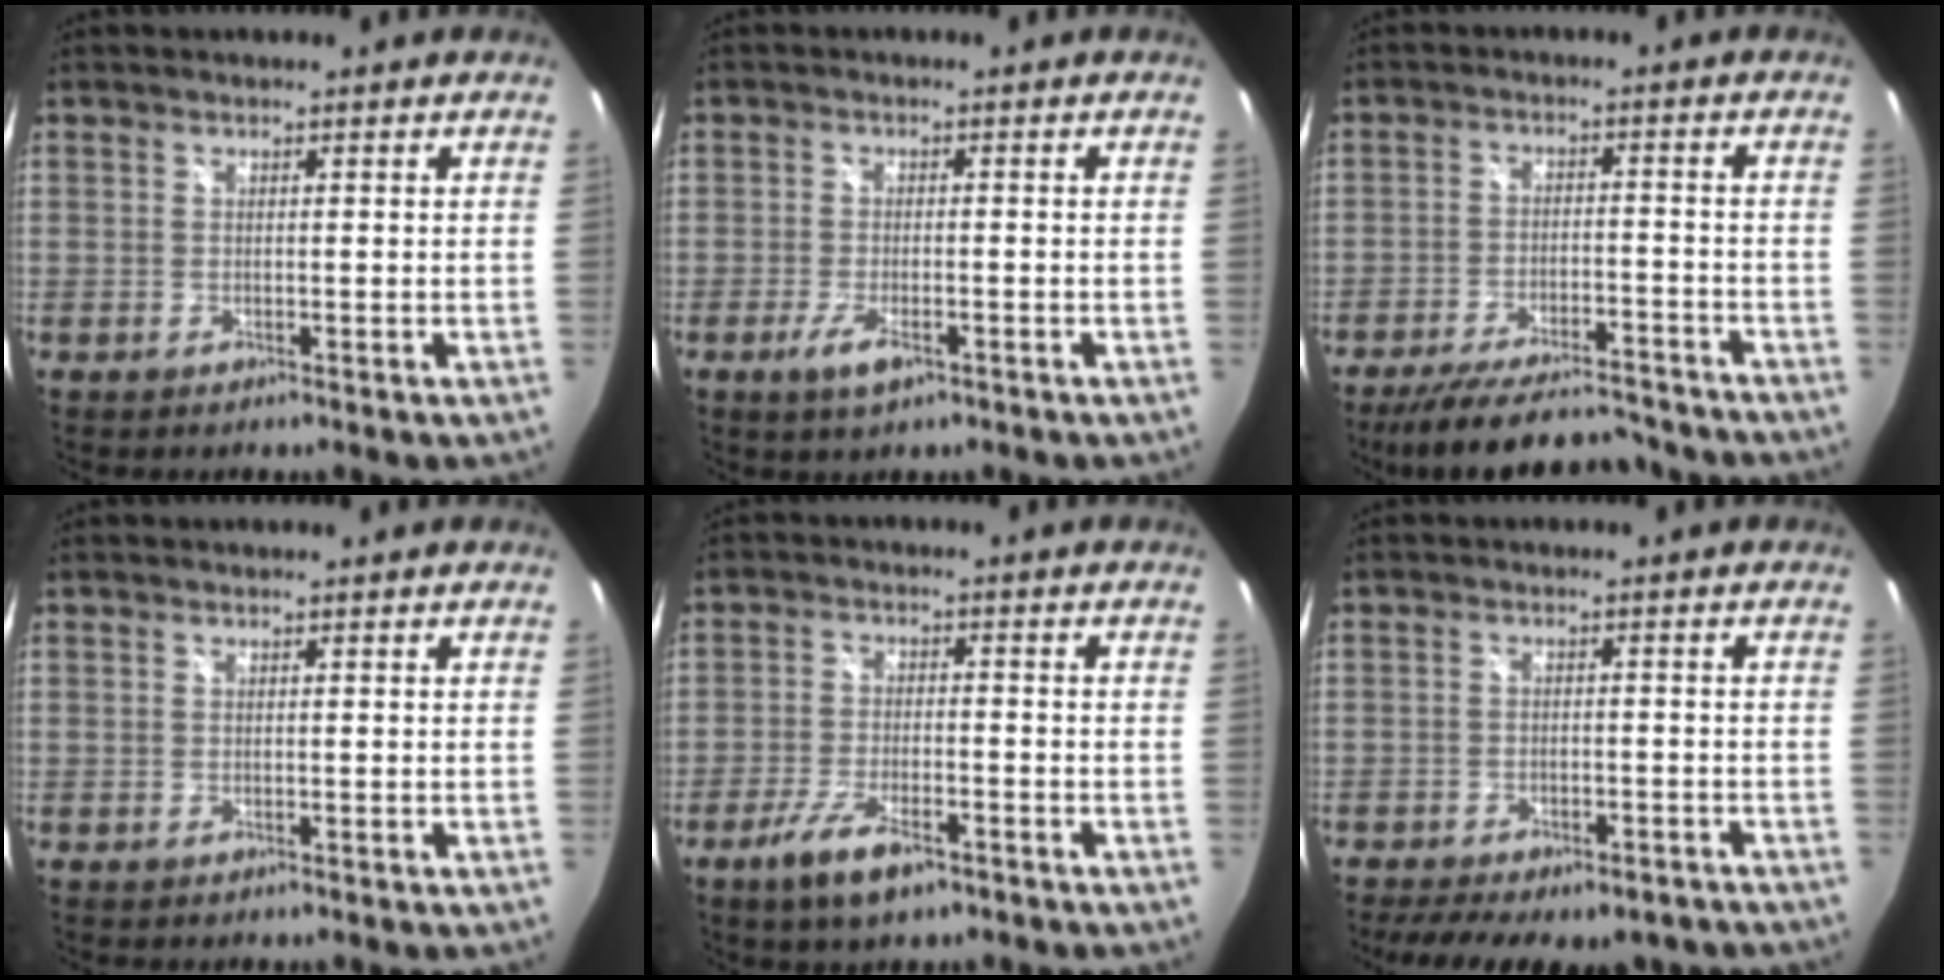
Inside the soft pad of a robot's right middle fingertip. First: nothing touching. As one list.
[{"total": 4.2, "force": [-2.2, 1.4, 3.3], "torque": [-0.074, -0.007, -0.039]}, {"total": 16.6, "force": [-14.5, 3.7, 7.1], "torque": [-0.142, -0.012, -0.213]}, {"total": 0.0}, {"total": 7.7, "force": [-4.9, 2.4, 5.4], "torque": [-0.126, -0.012, -0.088]}, {"total": 14.9, "force": [-11.5, 5.8, 7.6], "torque": [-0.156, -0.022, -0.147]}]